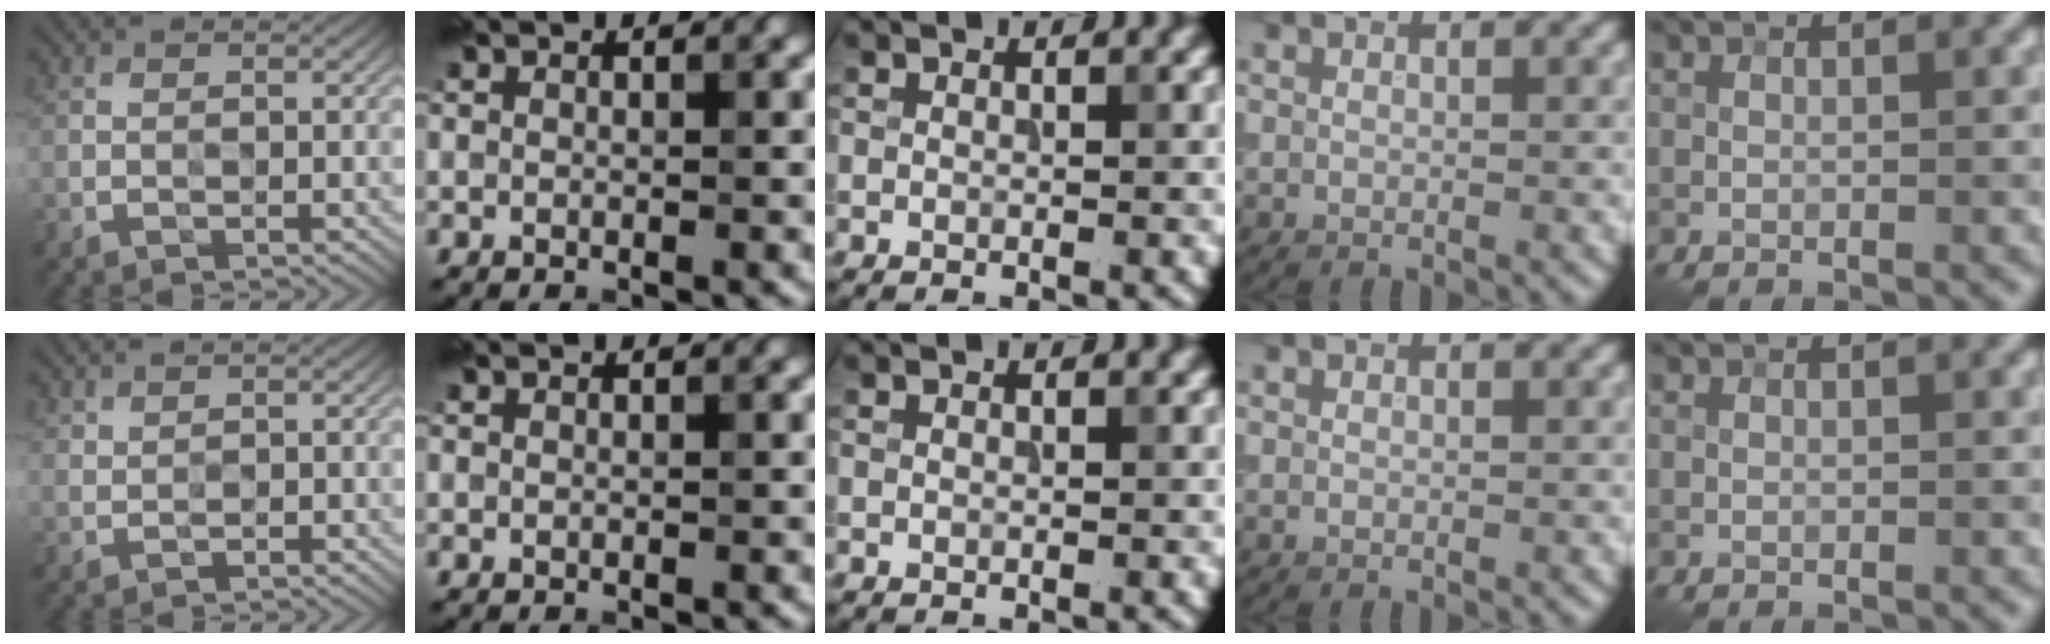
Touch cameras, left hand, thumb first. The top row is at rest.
{"thumb": {"total": 1.1, "force": [0.9, 0.4, 0.5], "torque": [-0.014, 0.001, 0.023]}}